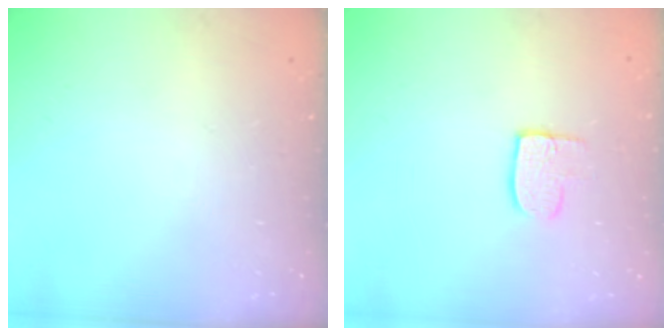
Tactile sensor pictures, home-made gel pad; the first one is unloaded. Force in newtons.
{"total": 7.0, "press": 7.0, "slide": 0.4}